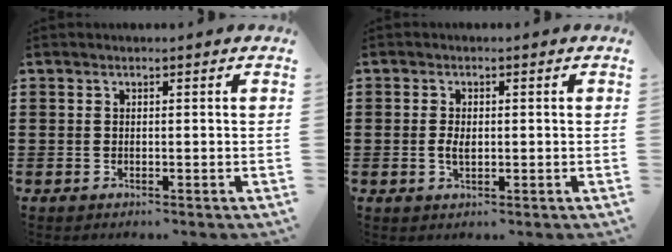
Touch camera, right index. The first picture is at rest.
{"total": 2.2, "force": [-0.2, 1.1, 1.9], "torque": [-0.044, 0.000, -0.006]}